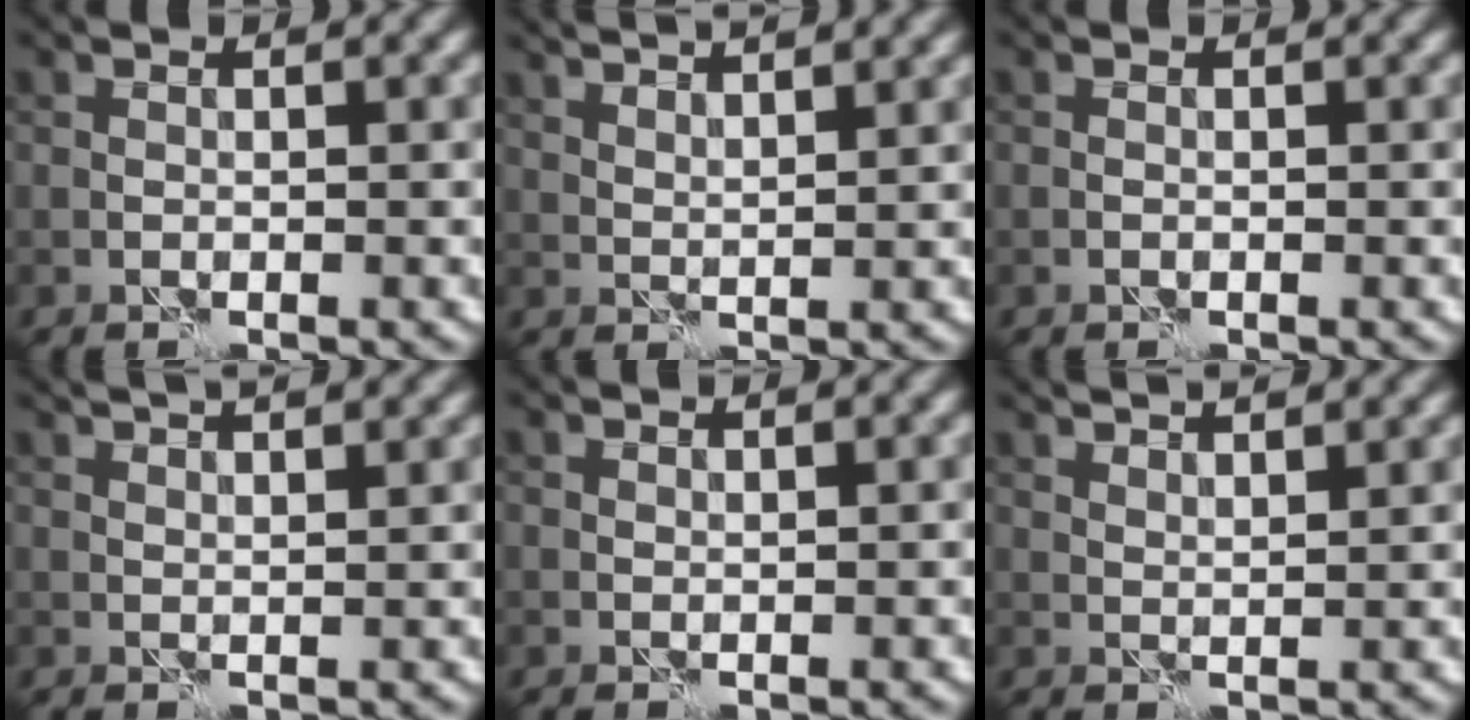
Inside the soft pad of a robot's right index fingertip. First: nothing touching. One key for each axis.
{"total": 5.8, "fx": 4.3, "fy": 1.9, "fz": 3.4, "tx": -0.035, "ty": 0.031, "tz": 0.036}
{"total": 0.0}
{"total": 5.5, "fx": 3.8, "fy": 2.0, "fz": 3.4, "tx": -0.036, "ty": 0.037, "tz": 0.031}
{"total": 0.0}
{"total": 4.8, "fx": 3.7, "fy": 1.5, "fz": 2.6, "tx": -0.031, "ty": 0.027, "tz": 0.035}